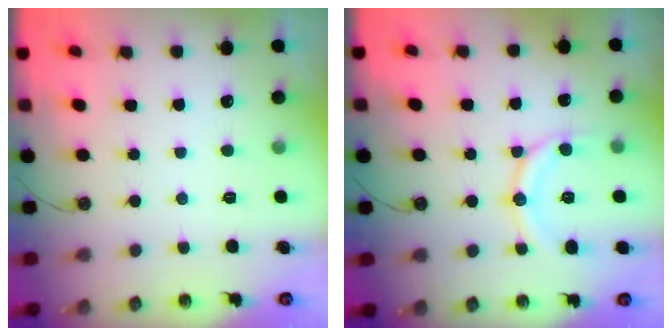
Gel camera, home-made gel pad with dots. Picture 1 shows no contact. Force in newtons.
{"total": 12.2, "press": 12.1, "slide": 0.9}